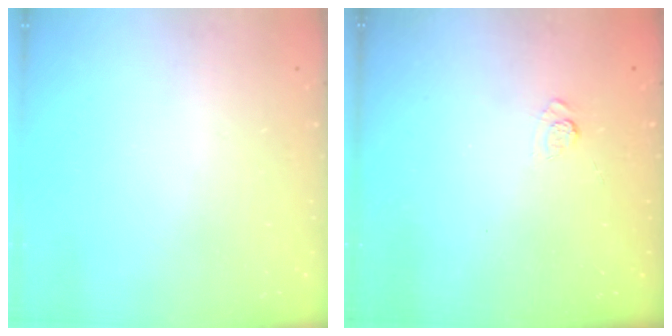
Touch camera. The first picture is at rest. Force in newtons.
{"total": 2.2, "press": 1.8, "slide": 1.3}